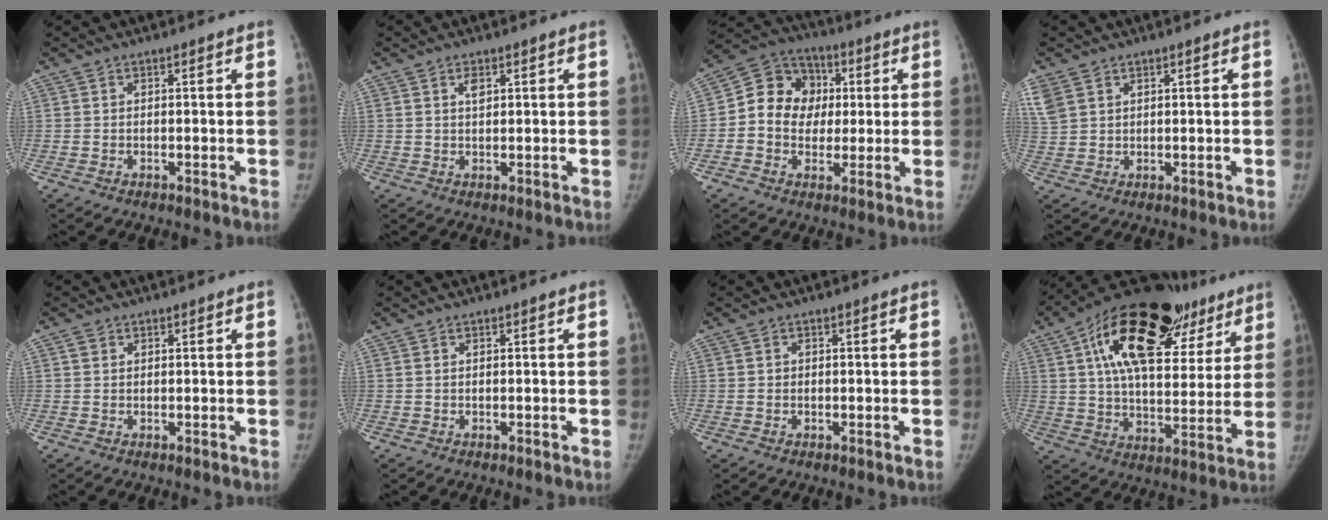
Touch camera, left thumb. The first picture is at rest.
{"total": 1.6, "force": [0.7, 0.8, 1.1], "torque": [-0.012, -0.005, 0.013]}
{"total": 12.4, "force": [0.9, 10.9, 5.8], "torque": [-0.067, 0.021, 0.004]}
{"total": 5.8, "force": [3.4, 3.8, 2.8], "torque": [-0.078, 0.006, 0.080]}
{"total": 1.2, "force": [0.6, 0.9, 0.5], "torque": [-0.004, 0.001, 0.010]}
{"total": 0.0}
{"total": 0.6, "force": [-0.1, 0.6, -0.1], "torque": [0.010, 0.000, -0.002]}
{"total": 29.4, "force": [14.6, 14.7, 20.9], "torque": [-0.295, 0.010, 0.233]}